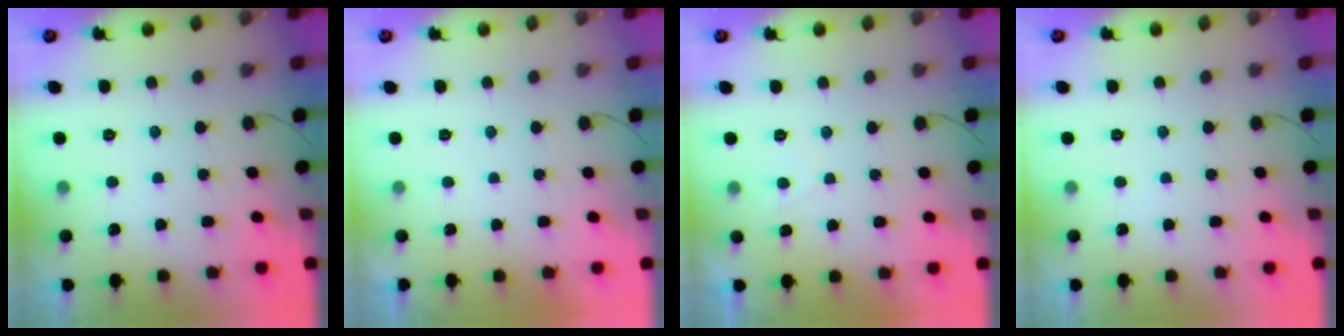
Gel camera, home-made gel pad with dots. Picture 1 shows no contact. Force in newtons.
{"total": 2.2, "press": 2.1, "slide": 0.4}
{"total": 1.0, "press": 0.8, "slide": 0.6}
{"total": 0.0}